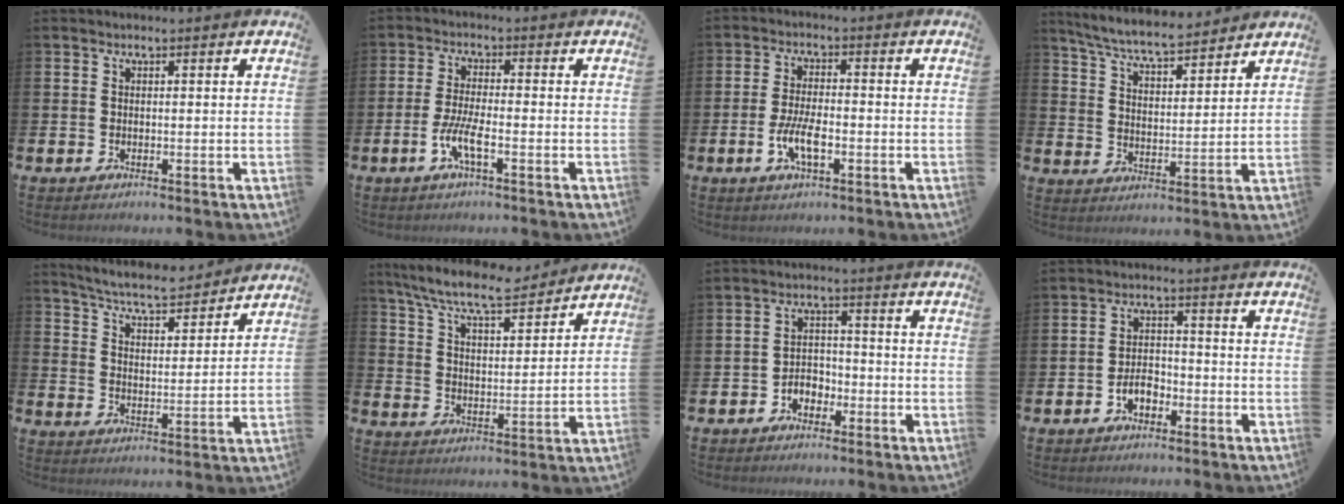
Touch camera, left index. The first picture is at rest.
{"total": 4.0, "force": [-1.8, 0.6, 3.5], "torque": [-0.075, -0.007, -0.034]}
{"total": 4.9, "force": [-1.6, 1.7, 4.3], "torque": [-0.079, -0.003, -0.033]}
{"total": 7.1, "force": [6.7, 0.9, 2.2], "torque": [-0.068, -0.039, 0.118]}
{"total": 6.4, "force": [6.1, 0.7, 1.6], "torque": [-0.056, -0.043, 0.105]}
{"total": 9.0, "force": [8.2, 1.4, 3.4], "torque": [-0.095, -0.043, 0.147]}
{"total": 2.8, "force": [-2.0, 1.9, 0.8], "torque": [-0.022, 0.010, -0.044]}
{"total": 3.2, "force": [-1.8, 1.8, 1.8], "torque": [-0.036, 0.007, -0.036]}